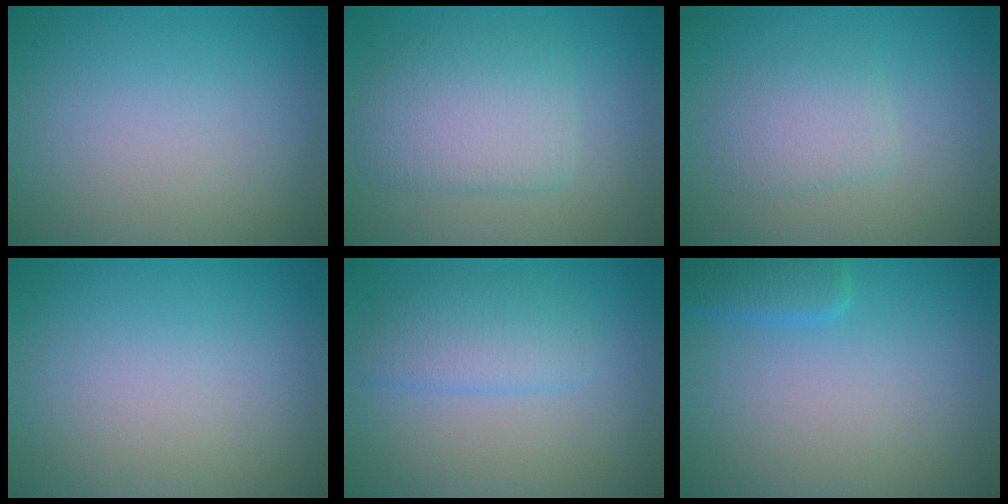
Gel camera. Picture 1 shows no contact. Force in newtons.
{"total": 4.4, "press": 4.4, "slide": 0.4}
{"total": 2.1, "press": 2.1, "slide": 0.1}
{"total": 0.0}
{"total": 2.8, "press": 2.8, "slide": 0.1}
{"total": 2.0, "press": 2.0, "slide": 0.1}